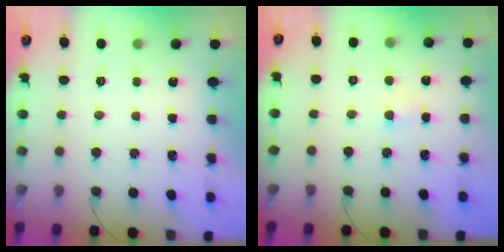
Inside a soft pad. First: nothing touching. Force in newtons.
{"total": 1.8, "press": 1.5, "slide": 0.9}